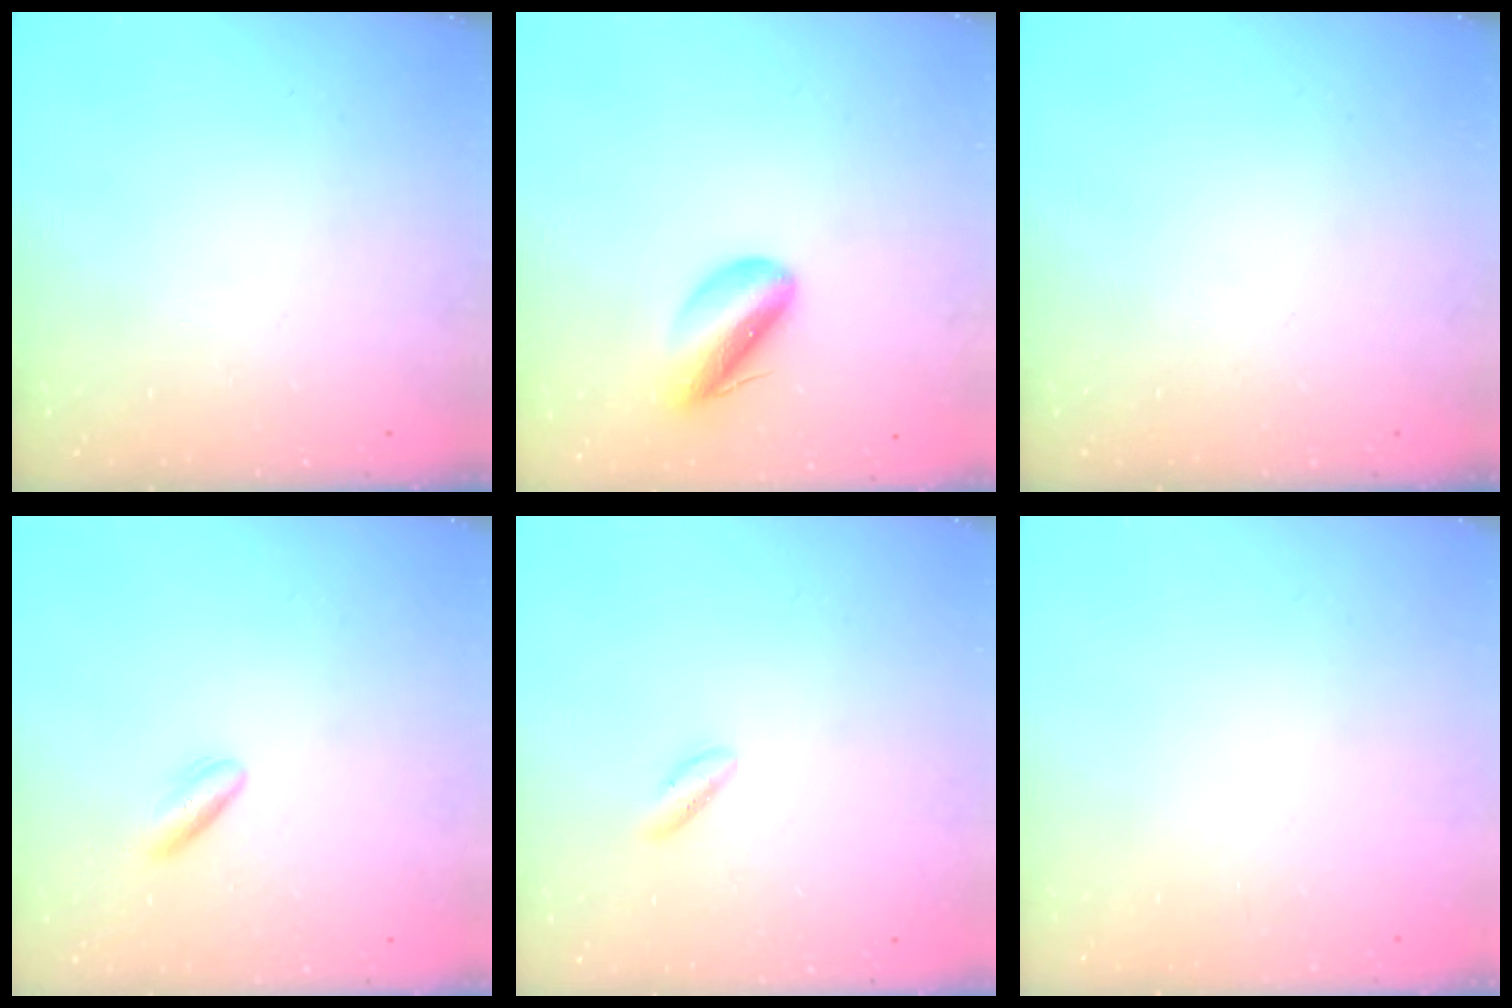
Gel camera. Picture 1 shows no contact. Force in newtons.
{"total": 8.0, "press": 7.7, "slide": 2.2}
{"total": 0.0}
{"total": 3.0, "press": 2.7, "slide": 1.2}
{"total": 1.5, "press": 1.1, "slide": 1.0}
{"total": 2.1, "press": 2.1, "slide": 0.1}